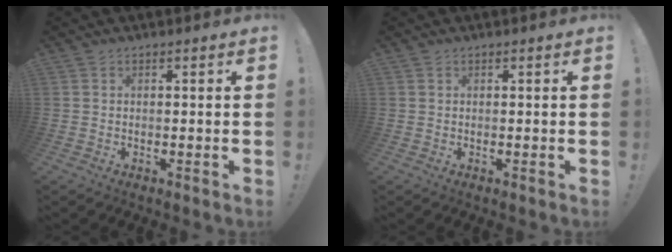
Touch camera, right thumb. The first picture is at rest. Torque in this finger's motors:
{"motor_torque": [-0.09, 0.01, 0.07, -0.14, -0.02]}